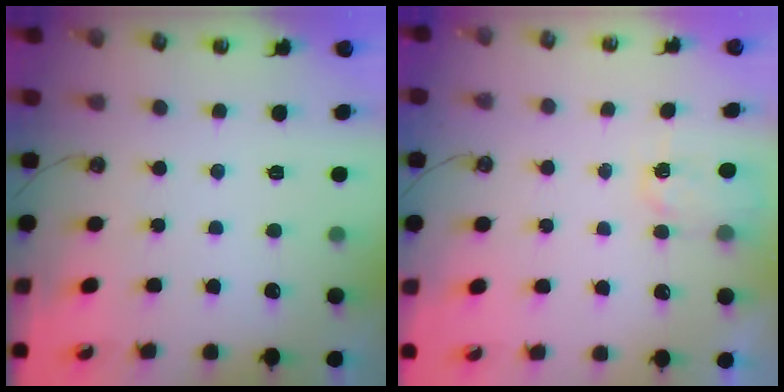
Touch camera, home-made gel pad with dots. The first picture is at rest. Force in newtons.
{"total": 2.9, "press": 2.9, "slide": 0.4}